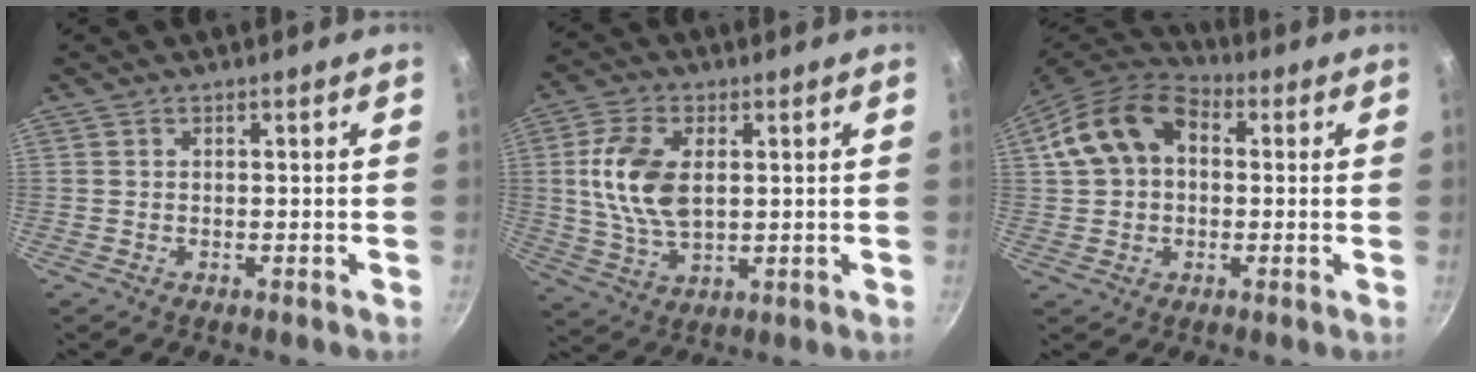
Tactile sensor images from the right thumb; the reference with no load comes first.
{"total": 11.3, "force": [1.7, 6.5, 9.1], "torque": [-0.172, -0.003, 0.032]}
{"total": 13.3, "force": [2.3, 9.7, 8.8], "torque": [-0.140, 0.030, 0.025]}